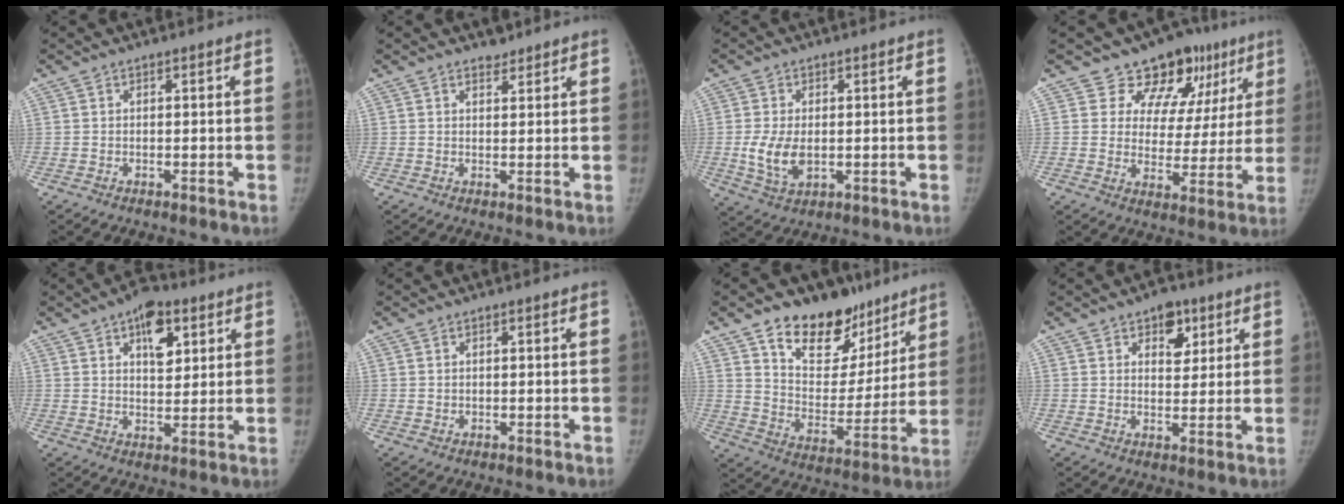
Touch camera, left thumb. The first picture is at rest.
{"total": 2.1, "force": [1.8, 0.9, 0.4], "torque": [0.005, -0.014, 0.026]}
{"total": 6.8, "force": [-0.4, 4.2, 5.4], "torque": [-0.103, -0.013, 0.001]}
{"total": 14.7, "force": [9.3, 10.0, 5.6], "torque": [-0.011, -0.033, 0.116]}
{"total": 9.2, "force": [4.5, 5.0, 6.3], "torque": [-0.062, -0.017, 0.064]}
{"total": 0.7, "force": [0.5, 0.4, 0.1], "torque": [0.005, -0.003, 0.007]}
{"total": 19.9, "force": [13.4, 11.6, 9.1], "torque": [-0.077, -0.077, 0.213]}
{"total": 6.6, "force": [3.6, 4.1, 3.8], "torque": [-0.022, -0.016, 0.050]}